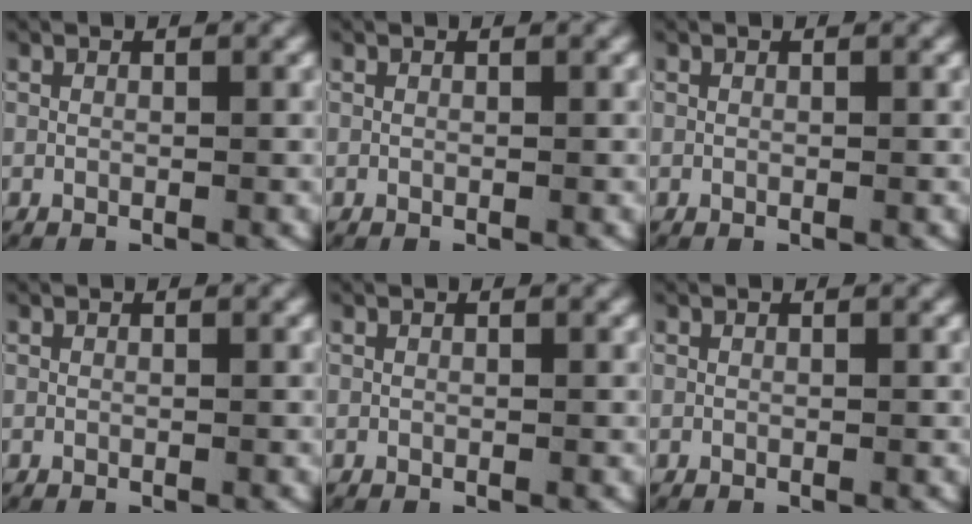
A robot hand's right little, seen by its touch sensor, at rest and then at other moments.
{"total": 0.0}
{"total": 0.0}
{"total": 0.0}
{"total": 0.0}
{"total": 0.0}